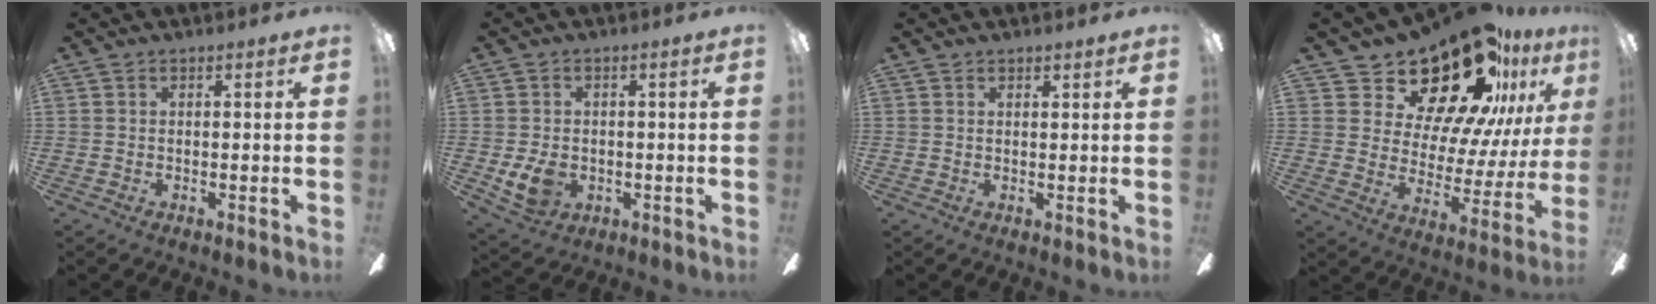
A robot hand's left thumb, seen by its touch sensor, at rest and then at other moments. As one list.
[{"total": 6.3, "force": [-1.1, 4.9, 3.8], "torque": [-0.074, 0.001, -0.021]}, {"total": 1.1, "force": [1.1, 0.3, 0.2], "torque": [0.004, -0.003, 0.019]}, {"total": 23.1, "force": [17.9, 8.9, 11.6], "torque": [-0.180, -0.125, 0.310]}]